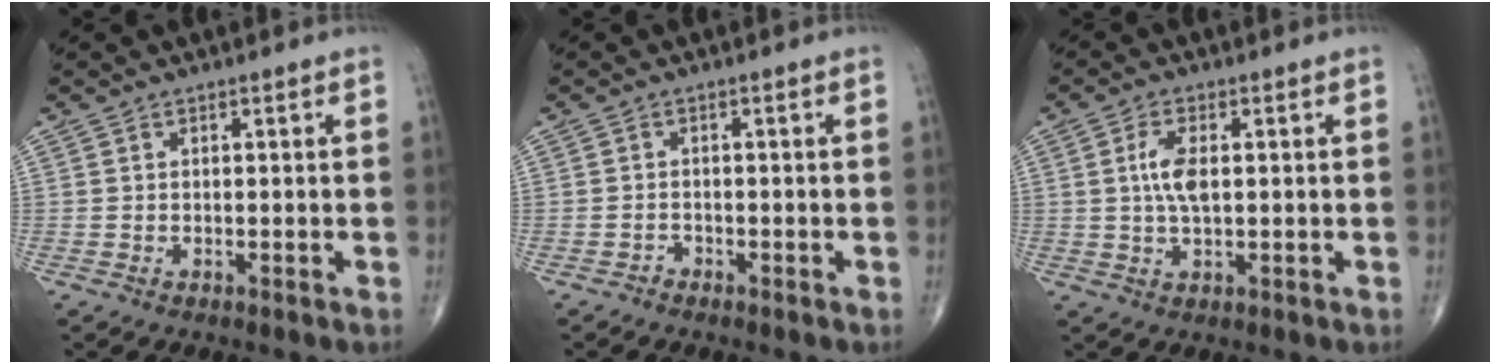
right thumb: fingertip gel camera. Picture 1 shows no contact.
{"total": 0.9, "force": [-0.8, 0.4, -0.1], "torque": [0.003, 0.001, -0.020]}
{"total": 5.2, "force": [0.7, 2.2, 4.7], "torque": [-0.101, 0.000, 0.012]}